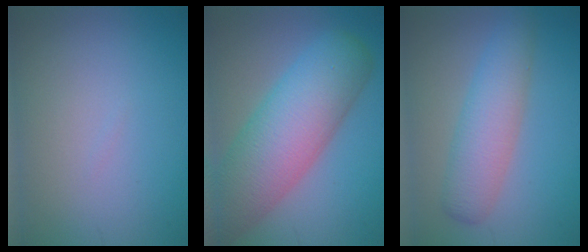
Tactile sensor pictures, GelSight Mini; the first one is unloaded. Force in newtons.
{"total": 10.3, "press": 10.3, "slide": 0.5}
{"total": 4.8, "press": 4.8, "slide": 0.1}